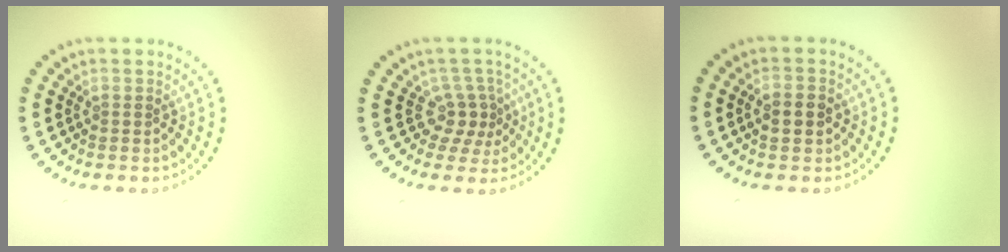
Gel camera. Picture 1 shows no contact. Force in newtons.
{"total": 2.8, "press": 1.8, "slide": 2.1}
{"total": 2.7, "press": 2.7, "slide": 0.2}